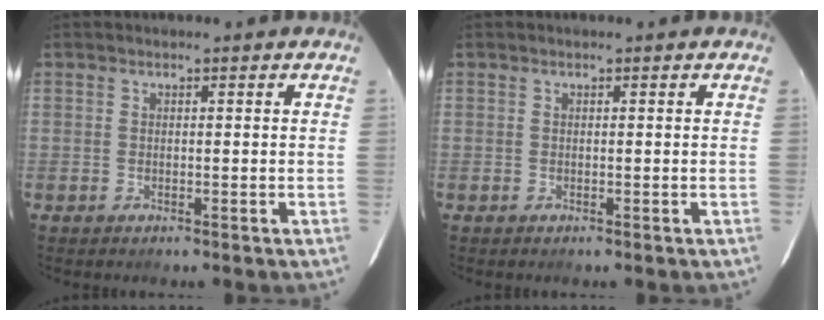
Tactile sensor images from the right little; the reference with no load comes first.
{"total": 0.0}